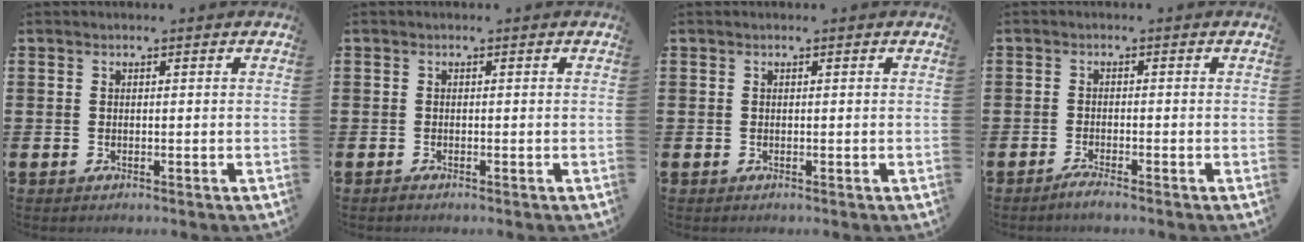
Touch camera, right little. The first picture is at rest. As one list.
[{"total": 0.8, "force": [-0.6, 0.1, 0.6], "torque": [-0.010, -0.002, -0.011]}, {"total": 0.0}, {"total": 1.5, "force": [-1.1, 0.0, 0.9], "torque": [-0.015, -0.001, -0.021]}]